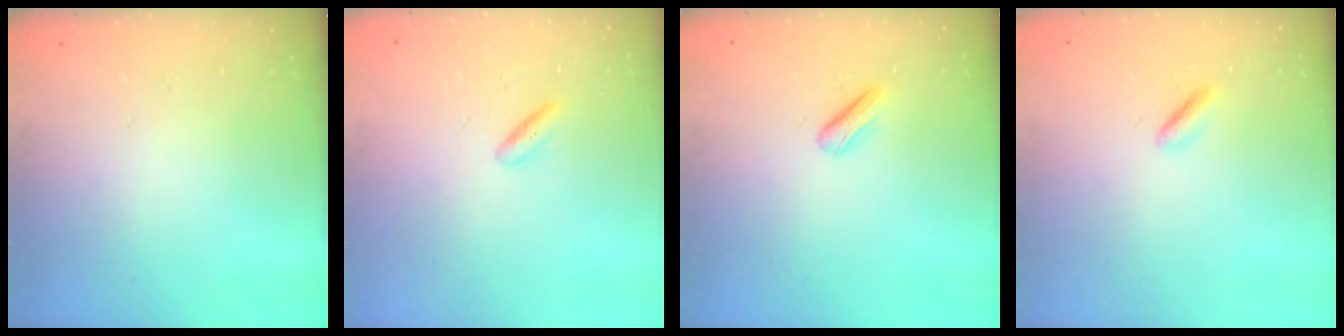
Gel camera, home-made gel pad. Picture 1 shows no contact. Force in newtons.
{"total": 2.5, "press": 2.2, "slide": 1.1}
{"total": 3.7, "press": 3.6, "slide": 1.0}
{"total": 1.5, "press": 1.3, "slide": 0.7}